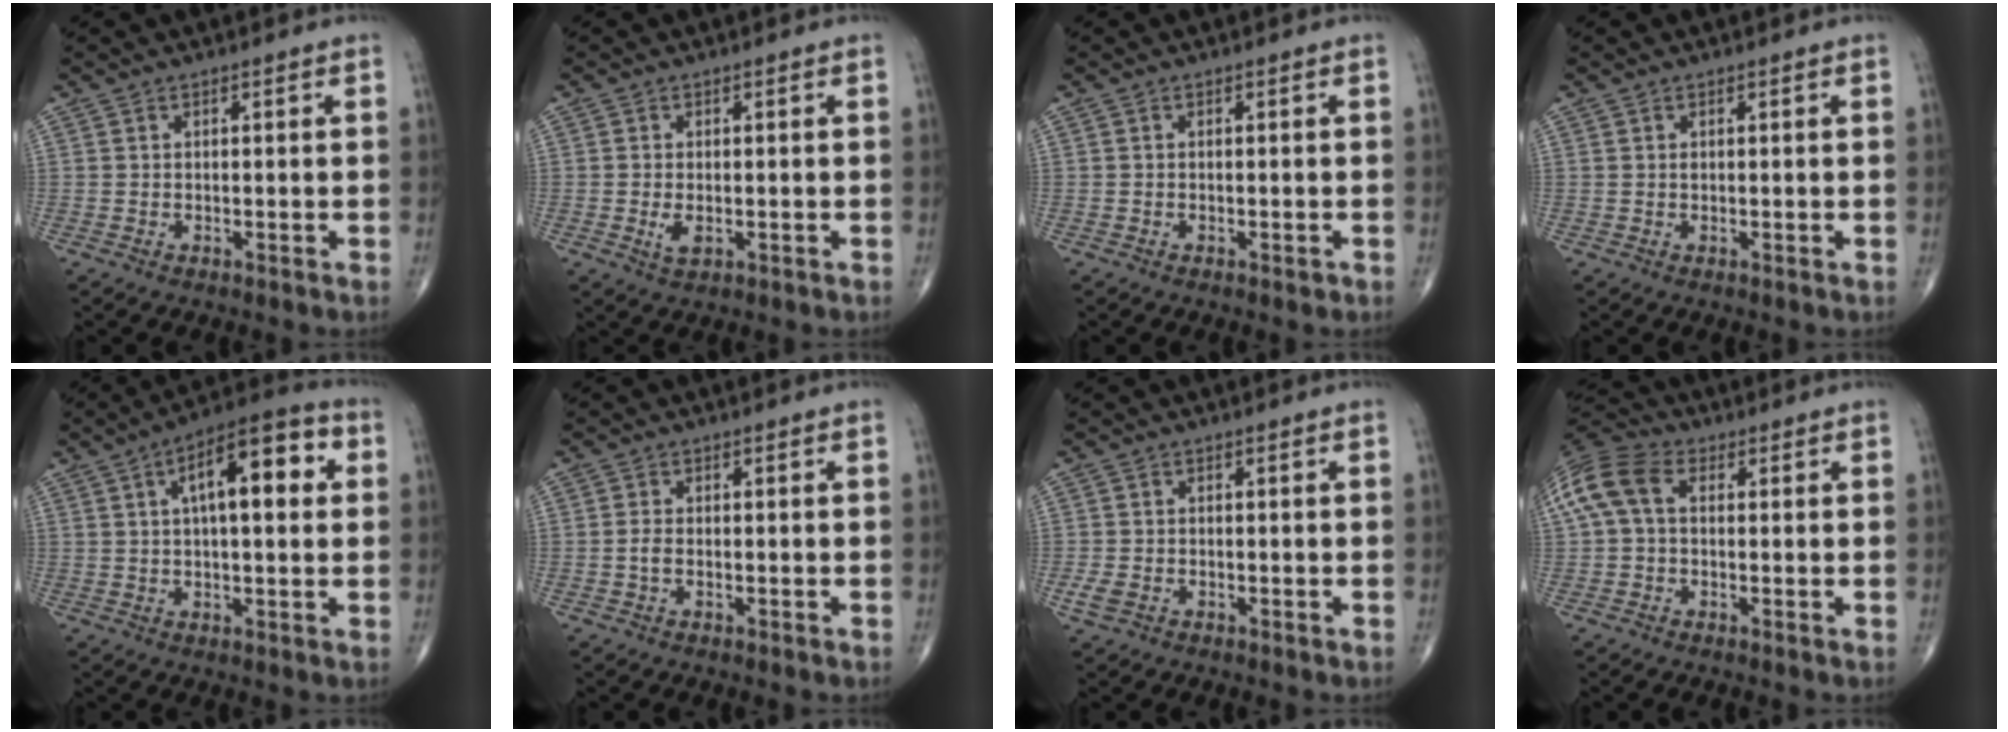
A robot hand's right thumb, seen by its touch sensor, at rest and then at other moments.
{"total": 2.5, "force": [-0.4, 1.3, 2.1], "torque": [-0.043, -0.006, -0.007]}
{"total": 0.6, "force": [-0.3, 0.2, 0.4], "torque": [-0.005, -0.001, -0.005]}
{"total": 0.0}
{"total": 14.4, "force": [3.7, 5.6, 12.7], "torque": [-0.172, 0.023, 0.046]}
{"total": 1.5, "force": [-0.3, 0.8, 1.2], "torque": [-0.027, 0.001, -0.008]}
{"total": 2.4, "force": [-1.0, 1.6, 1.5], "torque": [-0.037, -0.001, -0.017]}
{"total": 10.1, "force": [1.5, 6.7, 7.5], "torque": [-0.166, 0.033, 0.020]}